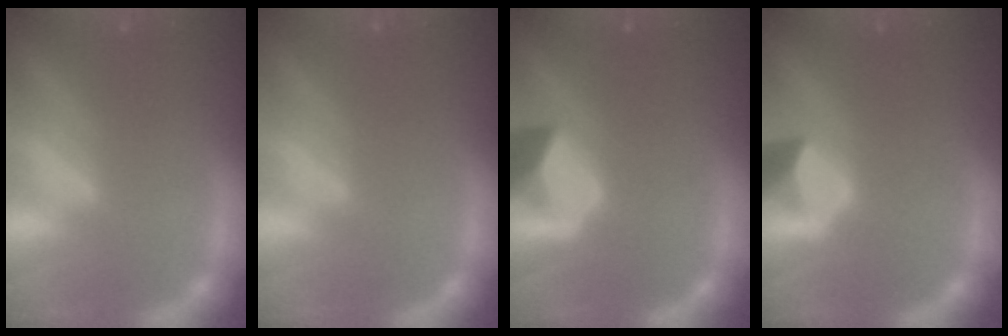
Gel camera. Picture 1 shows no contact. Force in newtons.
{"total": 0.0}
{"total": 4.4}
{"total": 3.0}